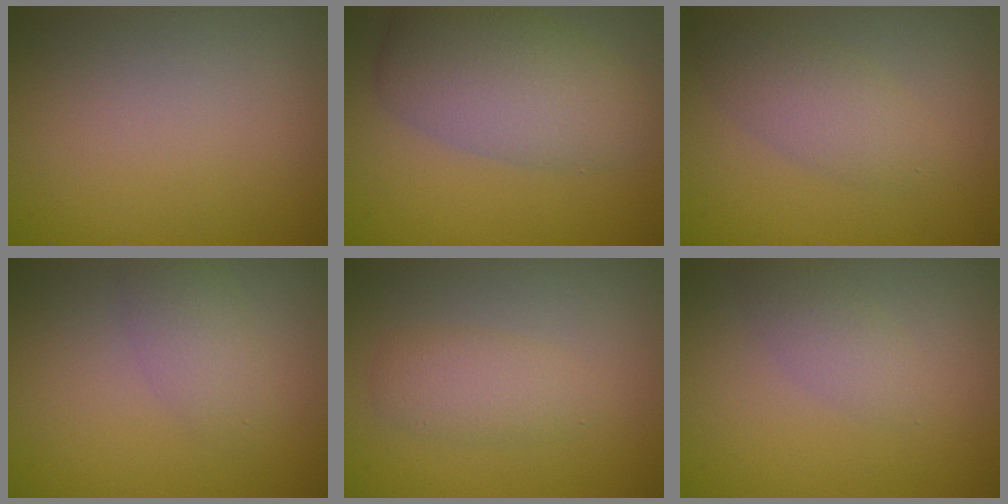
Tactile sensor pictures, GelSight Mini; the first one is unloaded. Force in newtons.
{"total": 6.1, "press": 6.1, "slide": 0.4}
{"total": 2.9, "press": 2.9, "slide": 0.1}
{"total": 2.3, "press": 2.3, "slide": 0.1}
{"total": 2.3, "press": 2.3, "slide": 0.1}
{"total": 1.8, "press": 1.8, "slide": 0.1}